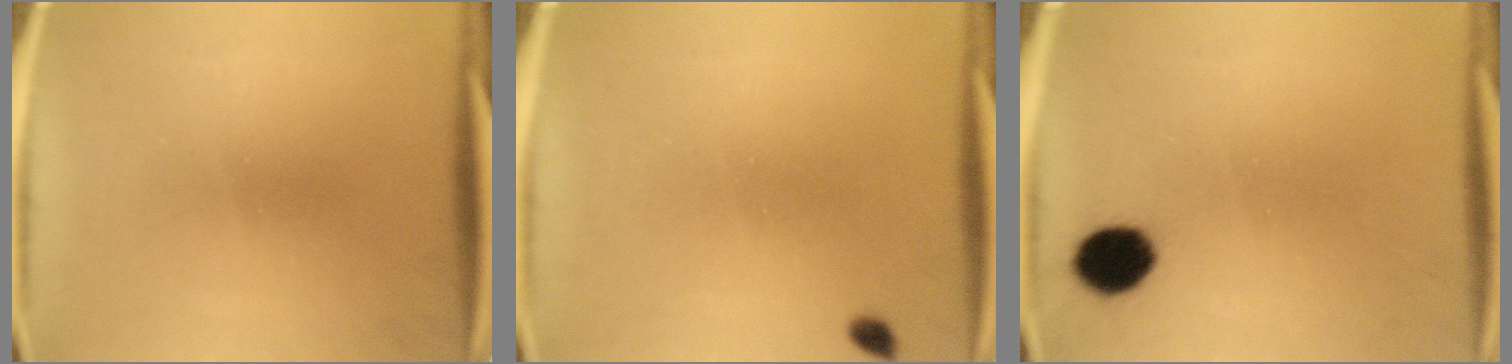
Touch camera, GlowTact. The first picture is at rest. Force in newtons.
{"total": 1.1}
{"total": 7.2}